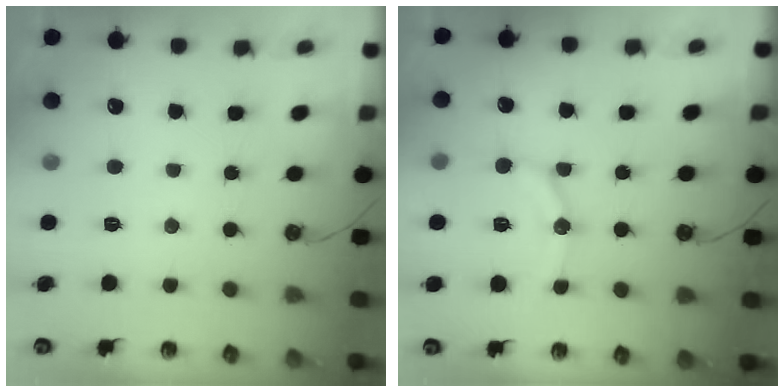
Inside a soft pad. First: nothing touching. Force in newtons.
{"total": 12.3, "press": 12.0, "slide": 2.7}